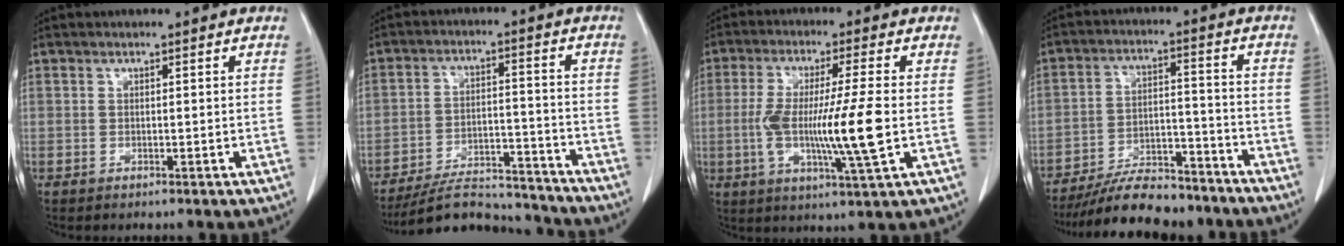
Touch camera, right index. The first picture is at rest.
{"total": 14.3, "force": [-13.6, 3.2, 2.9], "torque": [-0.039, 0.022, -0.204]}
{"total": 12.9, "force": [-1.6, 0.3, 12.8], "torque": [-0.240, -0.009, -0.032]}
{"total": 15.0, "force": [-13.2, 3.8, 6.1], "torque": [-0.098, 0.016, -0.211]}